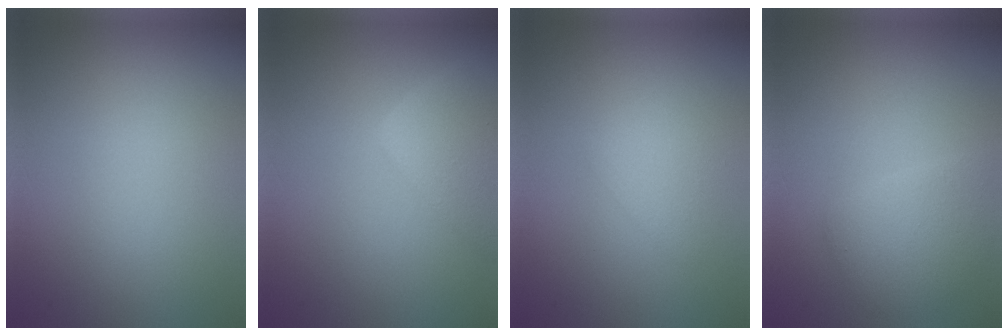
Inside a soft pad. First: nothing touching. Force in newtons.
{"total": 4.2, "press": 4.2, "slide": 0.2}
{"total": 1.4, "press": 1.4, "slide": 0.0}
{"total": 2.7, "press": 2.7, "slide": 0.1}